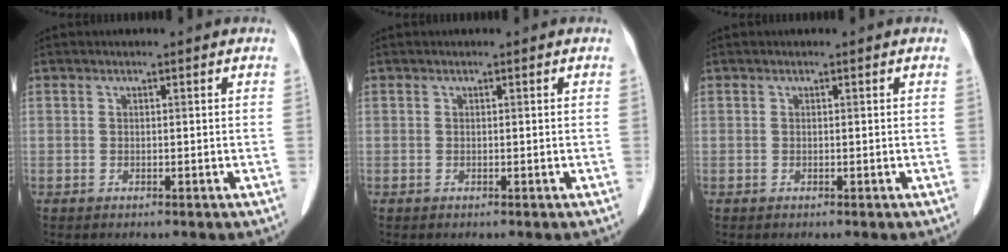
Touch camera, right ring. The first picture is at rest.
{"total": 0.0}
{"total": 0.0}